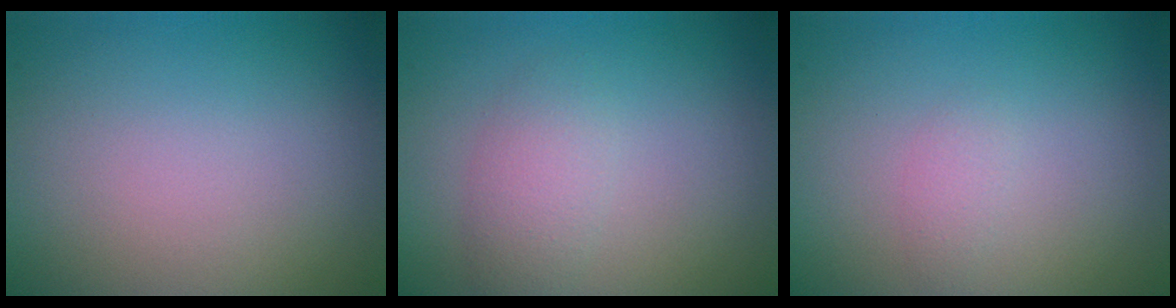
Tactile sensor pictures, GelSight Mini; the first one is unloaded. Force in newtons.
{"total": 2.2, "press": 2.2, "slide": 0.1}
{"total": 0.8, "press": 0.8, "slide": 0.0}